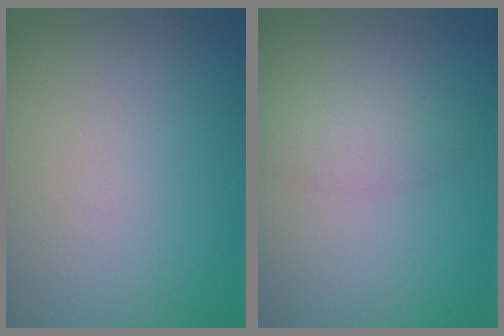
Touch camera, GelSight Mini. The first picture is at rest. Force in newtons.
{"total": 2.1, "press": 2.1, "slide": 0.0}